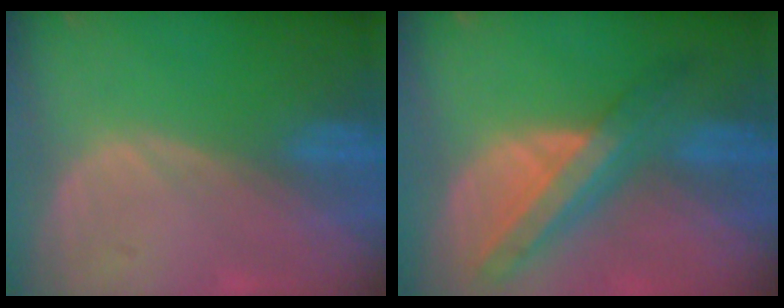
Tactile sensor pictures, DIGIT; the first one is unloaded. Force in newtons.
{"total": 8.6, "press": 7.4, "slide": 4.5}